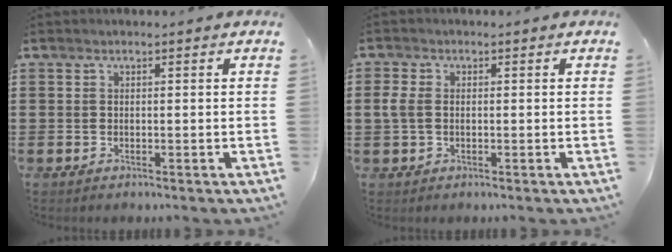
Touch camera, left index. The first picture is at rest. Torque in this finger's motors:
{"motor_torque": [0.20, 0.08, 0.21, 0.05]}